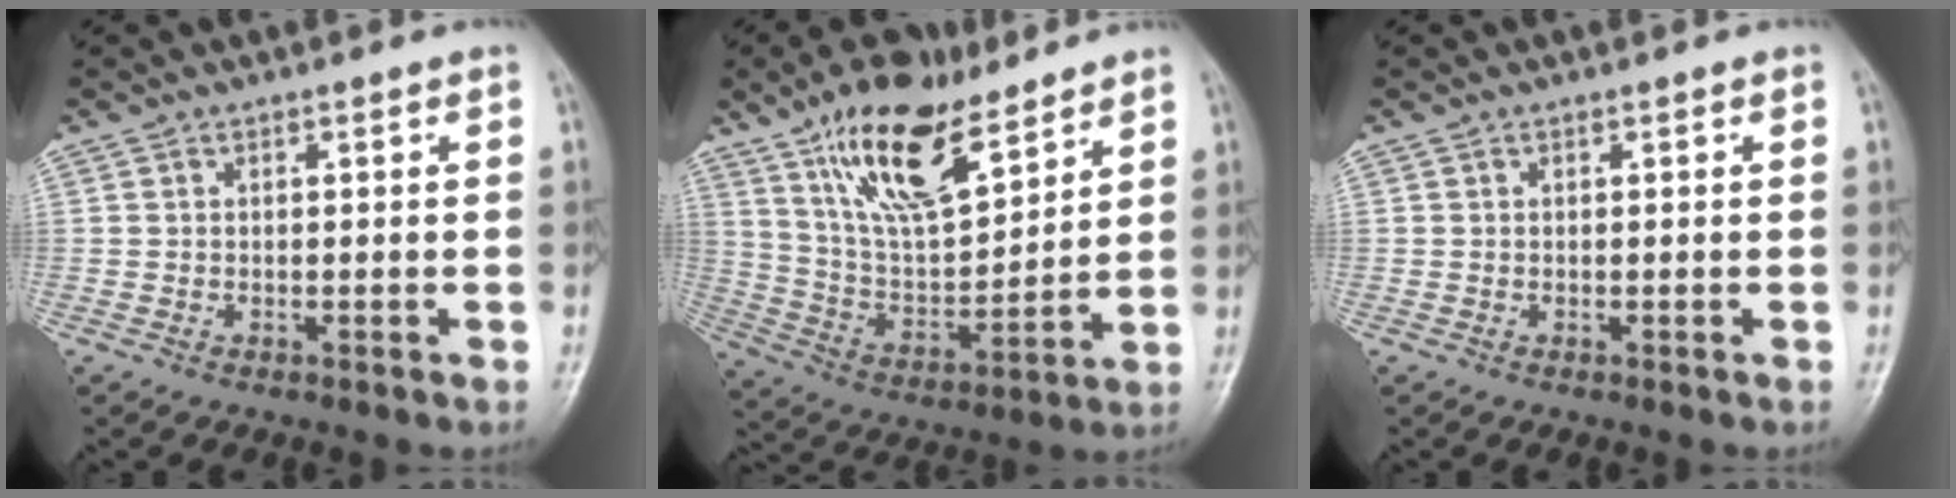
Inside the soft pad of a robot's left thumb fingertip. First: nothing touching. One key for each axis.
{"total": 17.9, "fx": 11.4, "fy": 7.0, "fz": 11.9, "tx": -0.178, "ty": -0.050, "tz": 0.218}
{"total": 0.0}